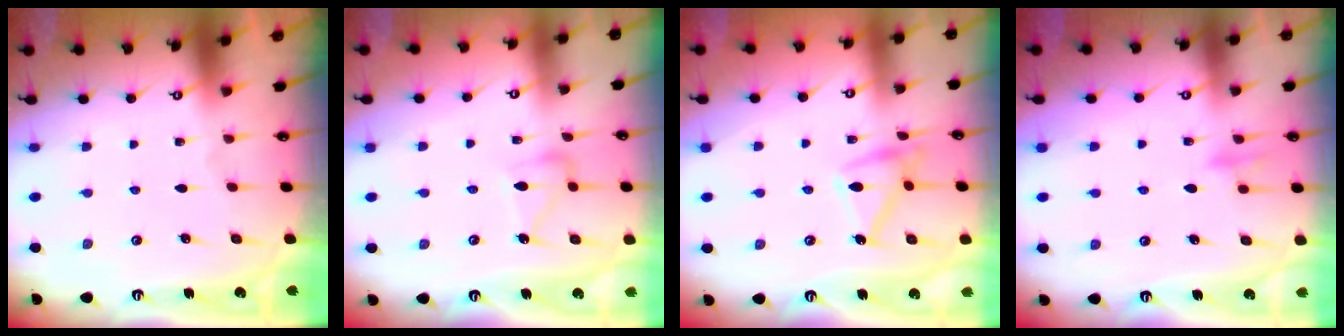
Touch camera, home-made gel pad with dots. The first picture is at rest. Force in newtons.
{"total": 8.3, "press": 8.2, "slide": 0.6}
{"total": 12.9, "press": 12.9, "slide": 0.3}
{"total": 8.2, "press": 8.2, "slide": 0.6}